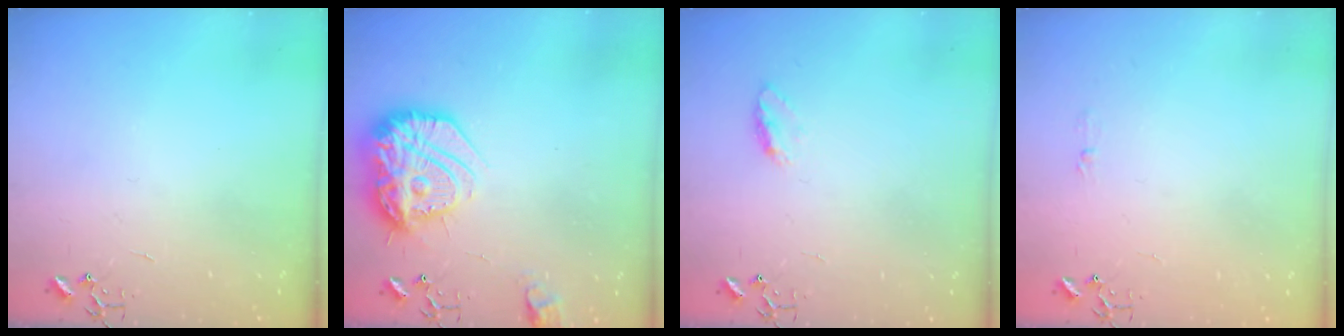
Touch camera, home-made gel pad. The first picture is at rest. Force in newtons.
{"total": 20.7, "press": 20.6, "slide": 1.5}
{"total": 5.0, "press": 5.0, "slide": 0.7}
{"total": 3.3, "press": 3.2, "slide": 0.4}